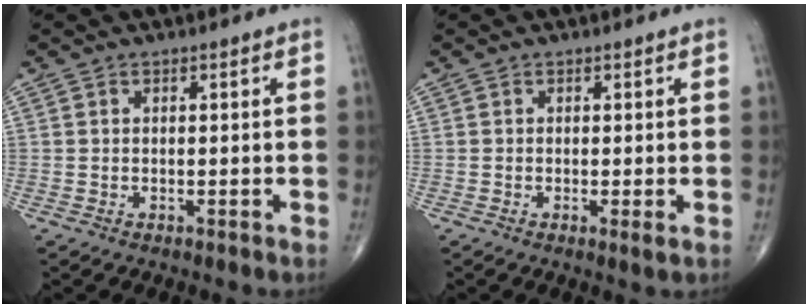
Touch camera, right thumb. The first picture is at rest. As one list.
[{"total": 1.3, "force": [-0.2, 0.1, 1.3], "torque": [-0.027, -0.007, -0.004]}]